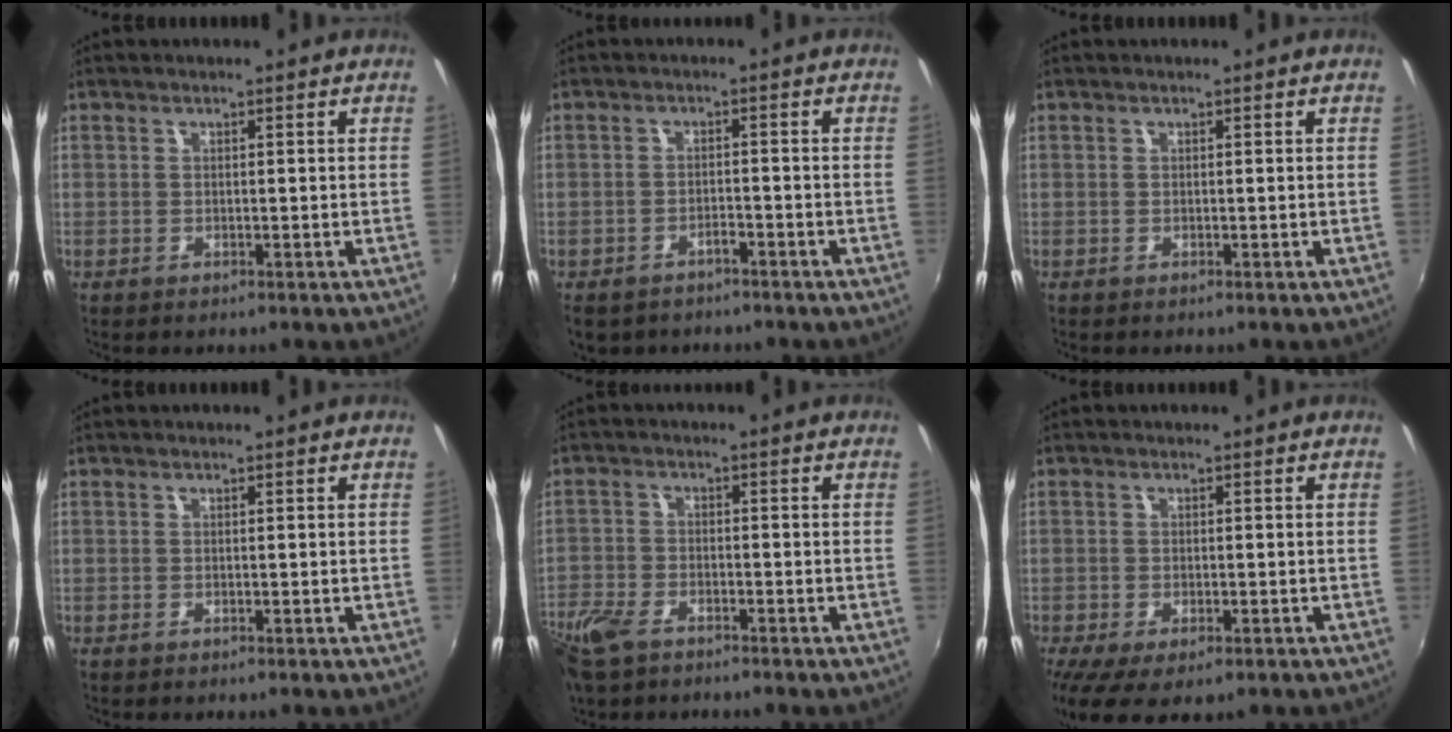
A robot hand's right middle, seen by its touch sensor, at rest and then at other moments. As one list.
[{"total": 5.7, "force": [-4.2, 2.9, 2.5], "torque": [-0.064, -0.010, -0.059]}, {"total": 0.0}, {"total": 0.0}, {"total": 9.7, "force": [-6.9, 4.5, 5.1], "torque": [-0.139, -0.025, -0.140]}, {"total": 7.3, "force": [-4.2, 3.1, 5.1], "torque": [-0.109, -0.035, -0.064]}]